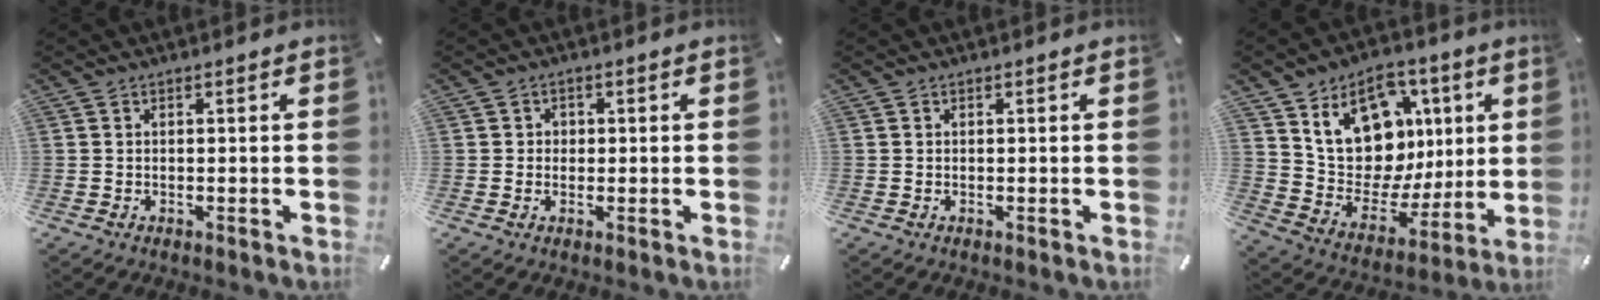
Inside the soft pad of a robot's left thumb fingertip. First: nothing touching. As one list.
[{"total": 1.6, "force": [-0.1, 1.5, 0.6], "torque": [-0.005, 0.003, -0.007]}, {"total": 0.0}, {"total": 17.1, "force": [7.2, 13.3, 7.8], "torque": [-0.124, -0.044, 0.138]}]